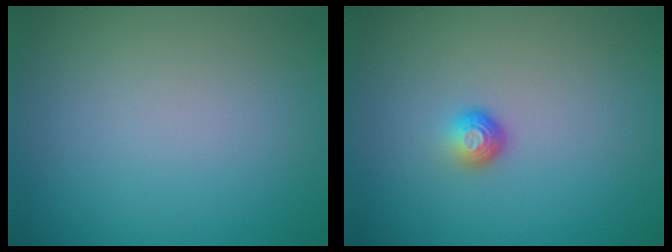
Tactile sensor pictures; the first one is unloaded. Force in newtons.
{"total": 1.6, "press": 1.0, "slide": 1.2}